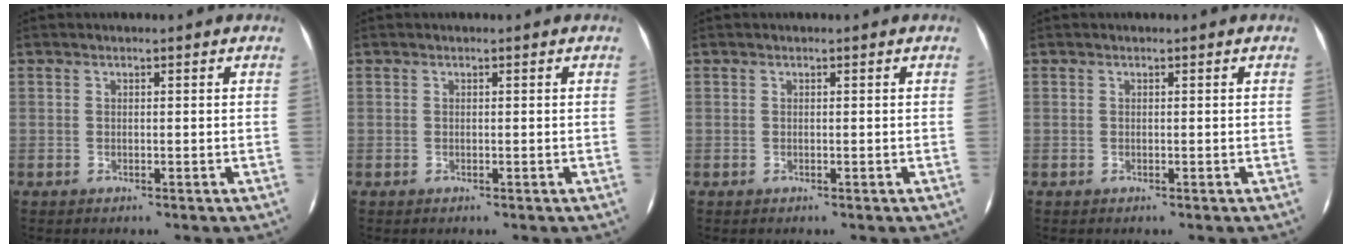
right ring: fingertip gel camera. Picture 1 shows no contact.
{"total": 0.0}
{"total": 0.0}
{"total": 0.0}